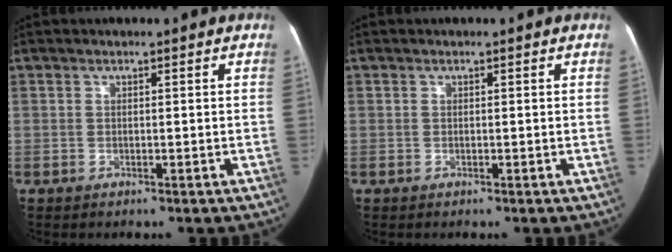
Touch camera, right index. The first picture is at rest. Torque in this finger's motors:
{"motor_torque": [0.00, 0.00, 0.02, 0.00]}